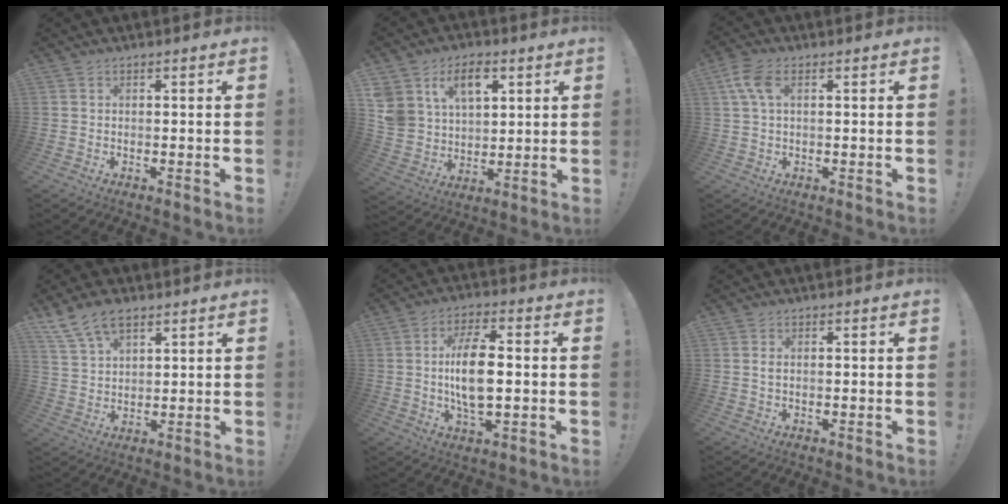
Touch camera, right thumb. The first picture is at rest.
{"total": 12.3, "force": [6.3, 8.8, 6.0], "torque": [-0.092, -0.033, 0.121]}
{"total": 6.9, "force": [2.0, 3.7, 5.4], "torque": [-0.117, 0.007, 0.039]}
{"total": 9.2, "force": [6.2, 4.9, 4.7], "torque": [-0.088, -0.022, 0.121]}
{"total": 12.9, "force": [0.1, 5.7, 11.5], "torque": [-0.219, 0.001, -0.003]}
{"total": 1.2, "force": [0.1, 0.6, 1.0], "torque": [-0.015, 0.001, 0.000]}